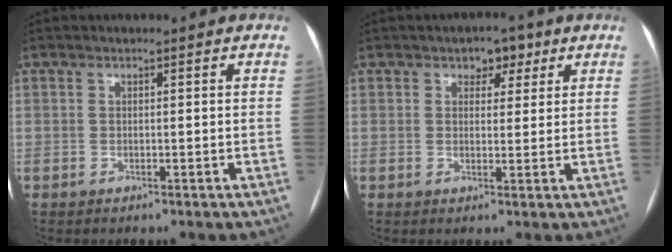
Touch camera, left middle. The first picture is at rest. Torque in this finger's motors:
{"motor_torque": [0.08, -0.08, 0.00, 0.03]}